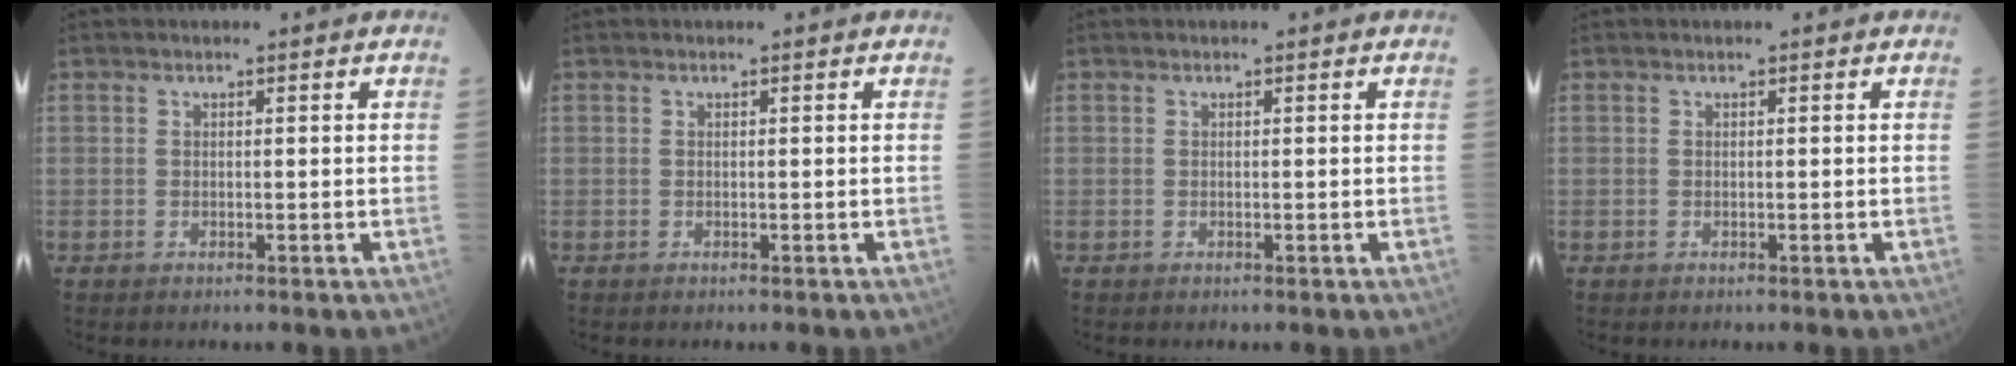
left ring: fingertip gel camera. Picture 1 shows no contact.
{"total": 0.0}
{"total": 0.0}
{"total": 0.0}